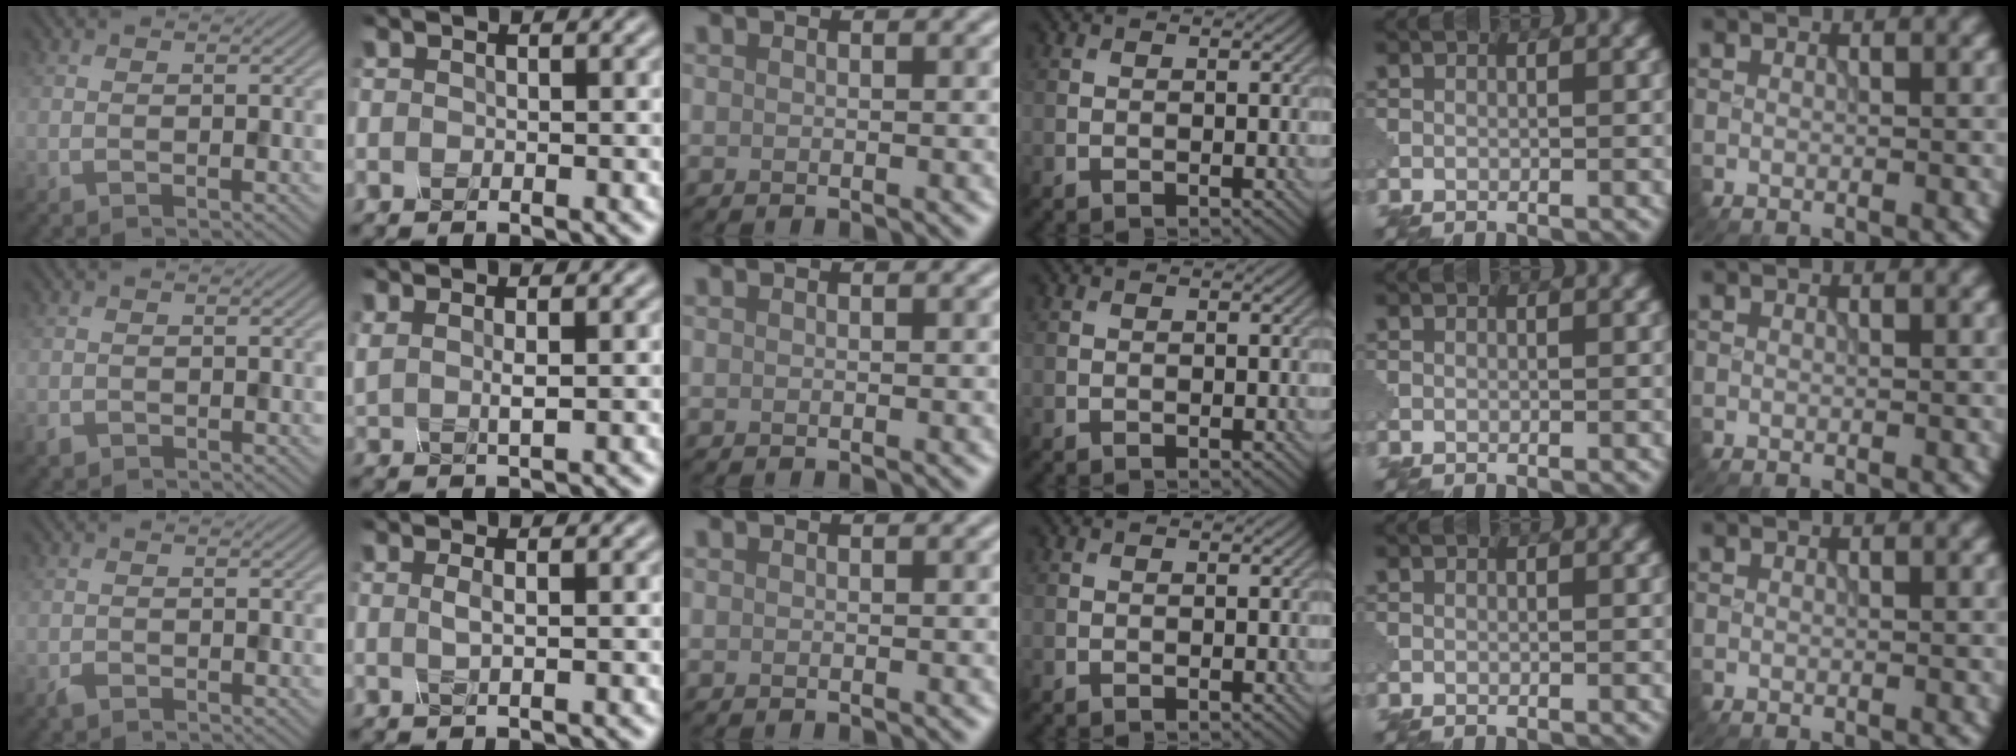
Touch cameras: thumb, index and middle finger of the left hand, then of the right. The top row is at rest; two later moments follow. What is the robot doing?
{"motion": "squeeze", "object": "clothespin"}